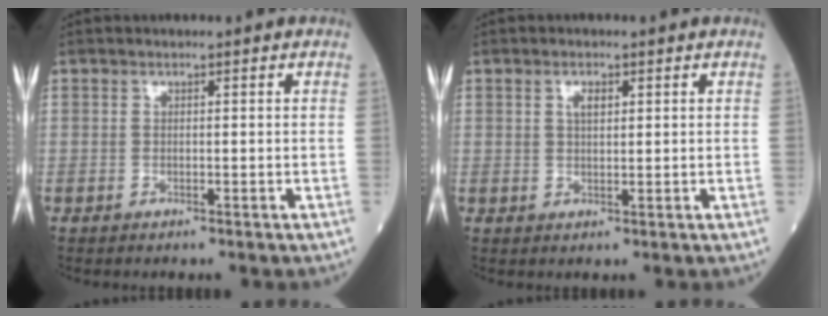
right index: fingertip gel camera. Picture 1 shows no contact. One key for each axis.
{"total": 2.0, "fx": 0.9, "fy": 0.8, "fz": 1.7, "tx": -0.031, "ty": 0.001, "tz": 0.015}